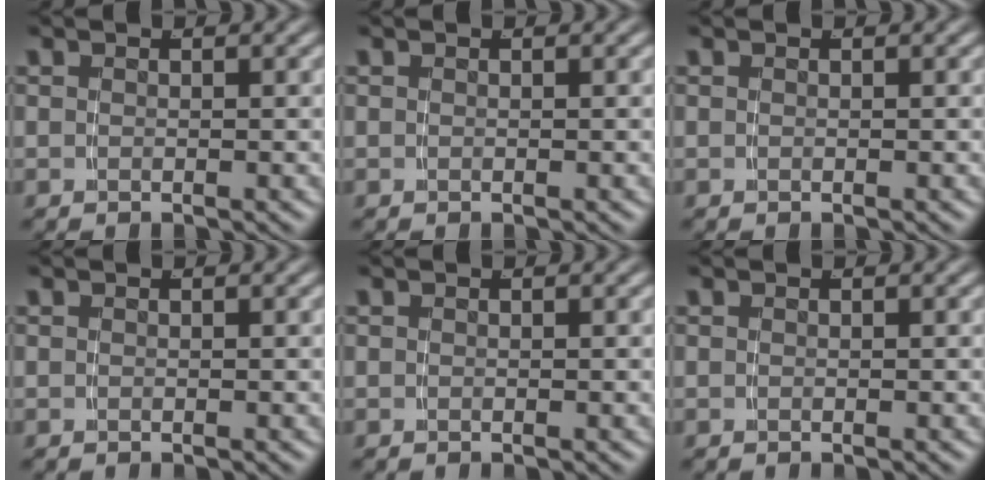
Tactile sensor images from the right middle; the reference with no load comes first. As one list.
[{"total": 0.0}, {"total": 0.0}, {"total": 0.0}, {"total": 0.0}, {"total": 0.0}]